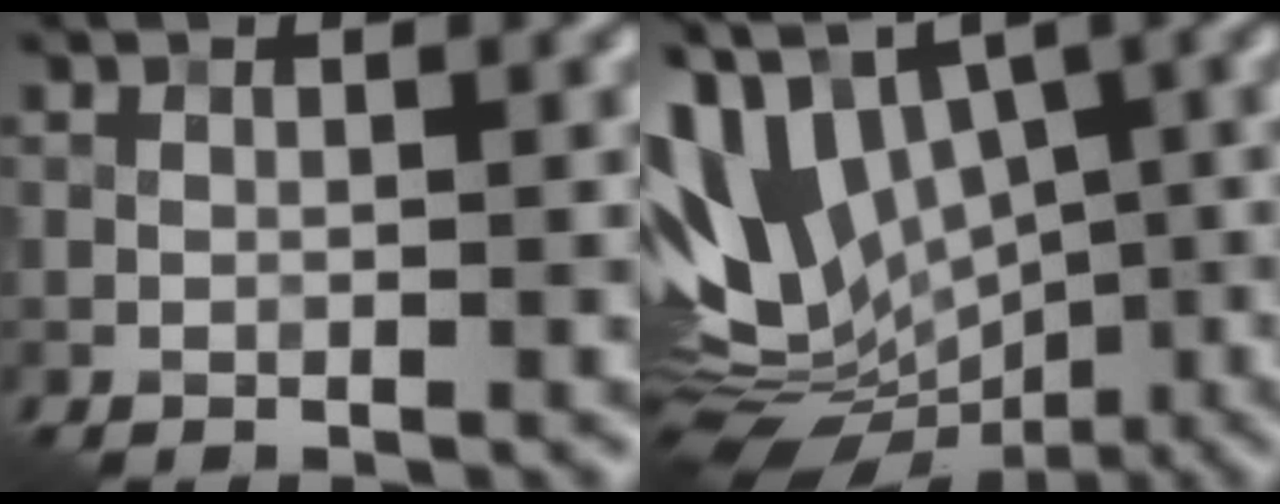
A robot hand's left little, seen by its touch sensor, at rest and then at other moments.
{"total": 12.3, "force": [0.9, 8.0, 9.3], "torque": [-0.188, 0.017, 0.007]}